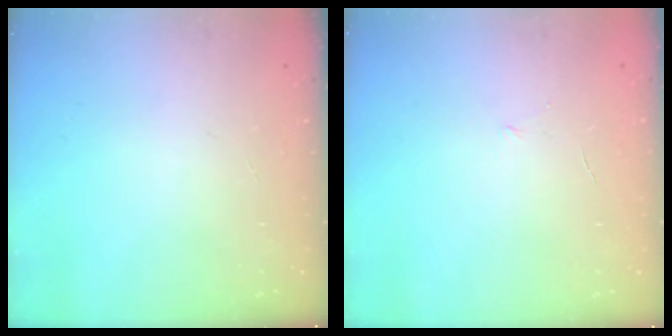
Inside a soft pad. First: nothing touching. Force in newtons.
{"total": 3.6, "press": 3.5, "slide": 0.9}